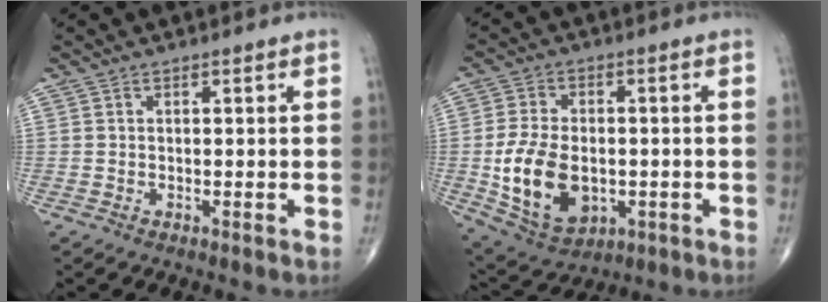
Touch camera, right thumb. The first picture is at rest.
{"total": 14.4, "force": [-2.3, 9.4, 10.7], "torque": [-0.180, 0.000, -0.024]}